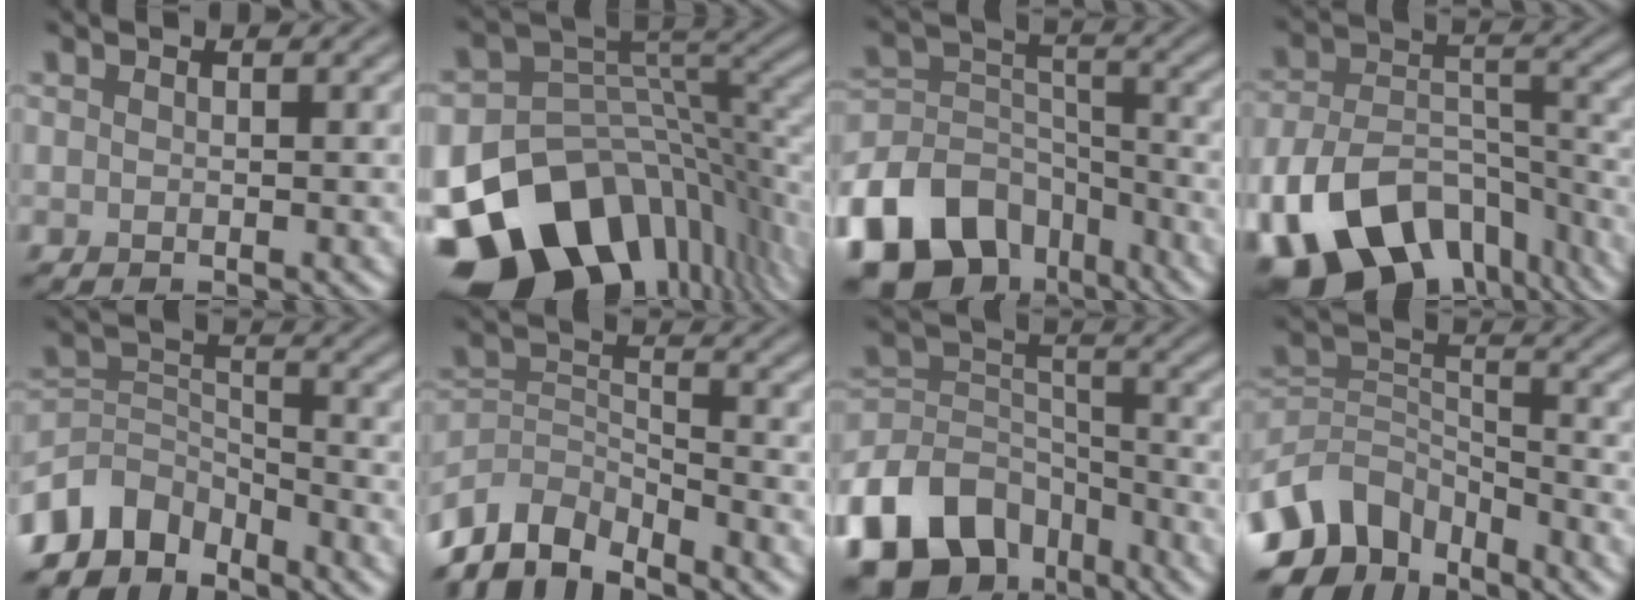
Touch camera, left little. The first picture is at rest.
{"total": 16.1, "force": [-8.8, 10.2, 8.7], "torque": [-0.183, -0.020, -0.136]}
{"total": 13.2, "force": [-8.4, 8.5, 5.5], "torque": [-0.118, 0.005, -0.150]}
{"total": 13.7, "force": [-8.4, 8.1, 7.3], "torque": [-0.155, -0.016, -0.131]}
{"total": 5.9, "force": [-4.8, 3.0, 1.7], "torque": [-0.022, -0.003, -0.103]}
{"total": 6.6, "force": [-5.7, 2.3, 2.3], "torque": [-0.044, -0.012, -0.119]}
{"total": 12.0, "force": [-7.4, 7.6, 5.6], "torque": [-0.115, 0.002, -0.140]}
{"total": 7.9, "force": [-5.6, 4.5, 3.3], "torque": [-0.052, -0.007, -0.120]}